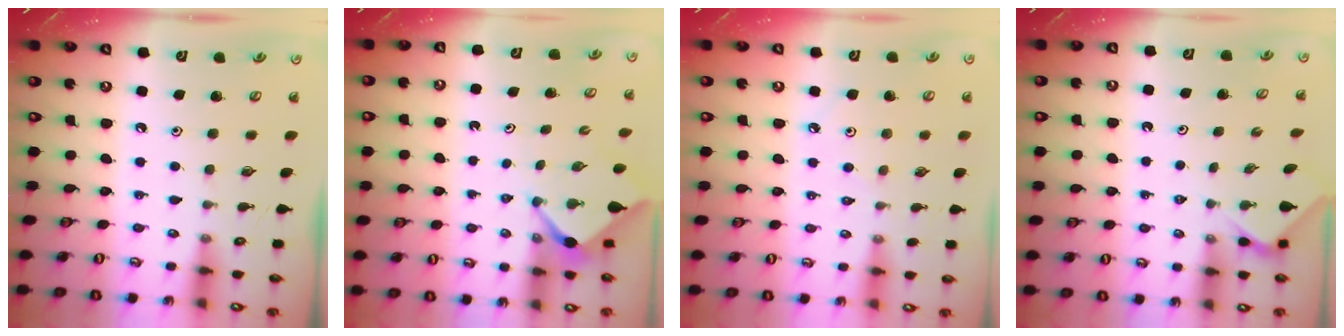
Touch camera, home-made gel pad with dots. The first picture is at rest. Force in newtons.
{"total": 2.6, "press": 2.6, "slide": 0.2}
{"total": 2.6, "press": 2.5, "slide": 0.5}
{"total": 1.9, "press": 1.9, "slide": 0.3}